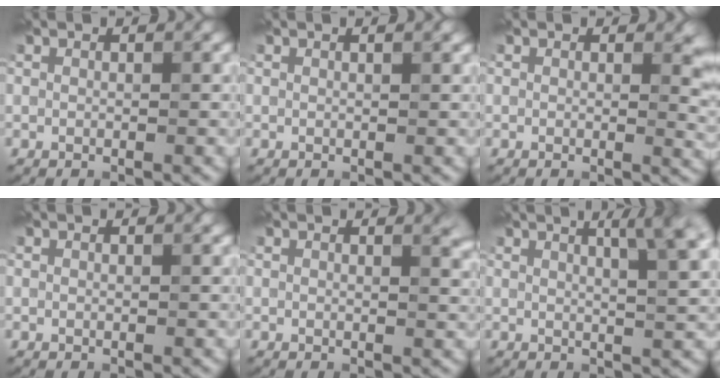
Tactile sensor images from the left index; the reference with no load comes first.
{"total": 0.9, "force": [0.5, 0.2, 0.7], "torque": [-0.006, 0.004, 0.008]}
{"total": 2.7, "force": [0.7, 1.3, 2.2], "torque": [-0.018, -0.005, 0.006]}
{"total": 0.0}
{"total": 1.9, "force": [1.2, 0.6, 1.2], "torque": [-0.003, 0.002, 0.016]}
{"total": 6.3, "force": [2.8, 1.8, 5.3], "torque": [-0.046, 0.023, 0.026]}